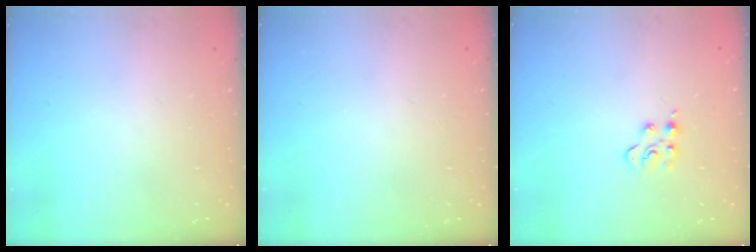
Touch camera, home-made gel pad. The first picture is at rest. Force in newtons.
{"total": 0.0}
{"total": 4.2, "press": 4.2, "slide": 0.4}